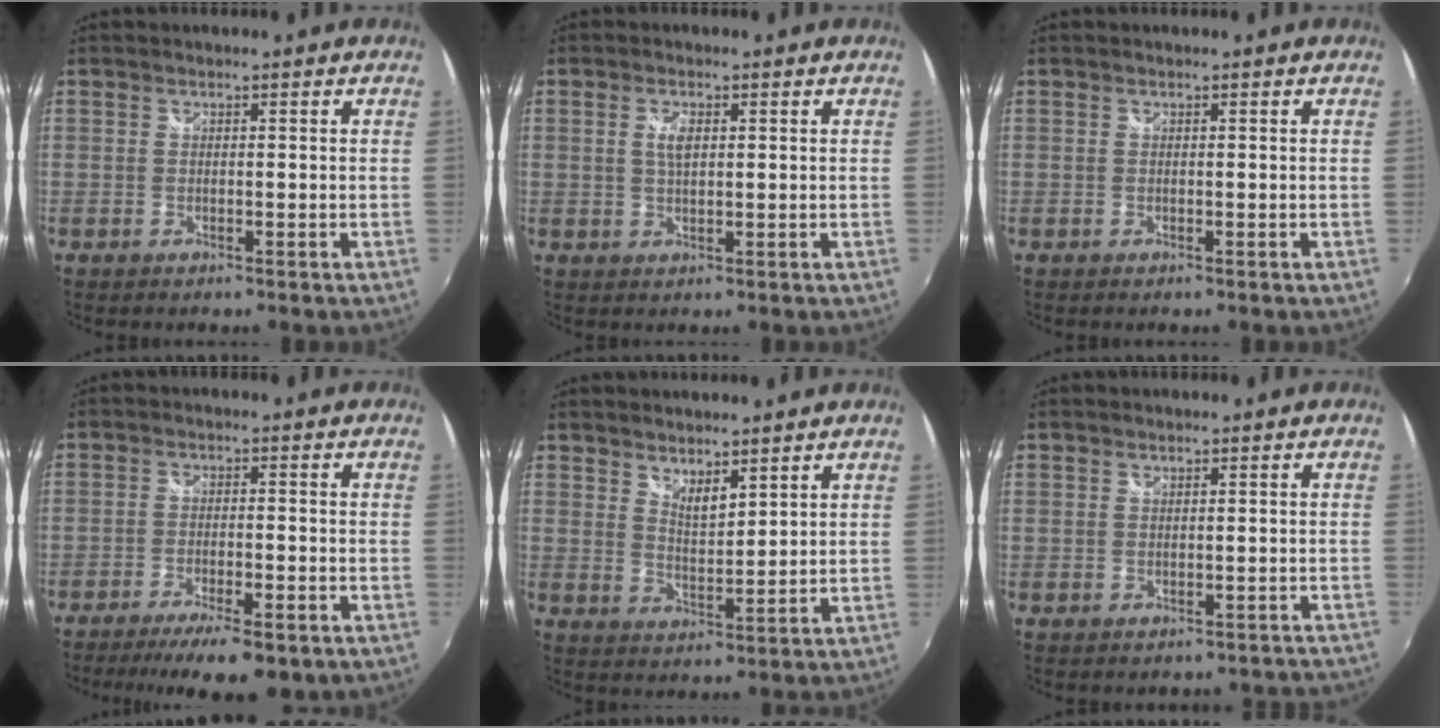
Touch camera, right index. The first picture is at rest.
{"total": 2.8, "force": [0.8, 1.3, 2.4], "torque": [-0.045, 0.005, 0.016]}
{"total": 0.0}
{"total": 12.9, "force": [-9.5, 3.5, 8.0], "torque": [-0.164, -0.038, -0.141]}
{"total": 4.4, "force": [3.7, 1.2, 2.0], "torque": [-0.030, -0.006, 0.064]}
{"total": 3.8, "force": [-3.0, 2.4, 0.2], "torque": [0.014, 0.026, -0.024]}